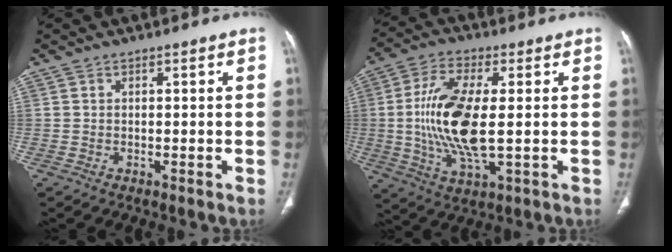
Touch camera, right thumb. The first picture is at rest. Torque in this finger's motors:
{"motor_torque": [2.15, 1.85, 1.05, -1.24, 0.62]}